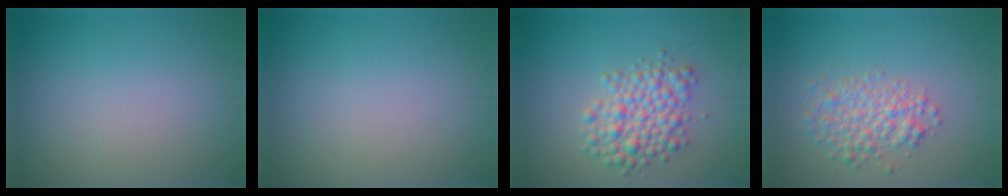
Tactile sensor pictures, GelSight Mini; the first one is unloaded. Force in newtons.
{"total": 0.0}
{"total": 4.4, "press": 4.4, "slide": 0.1}
{"total": 3.2, "press": 3.2, "slide": 0.2}